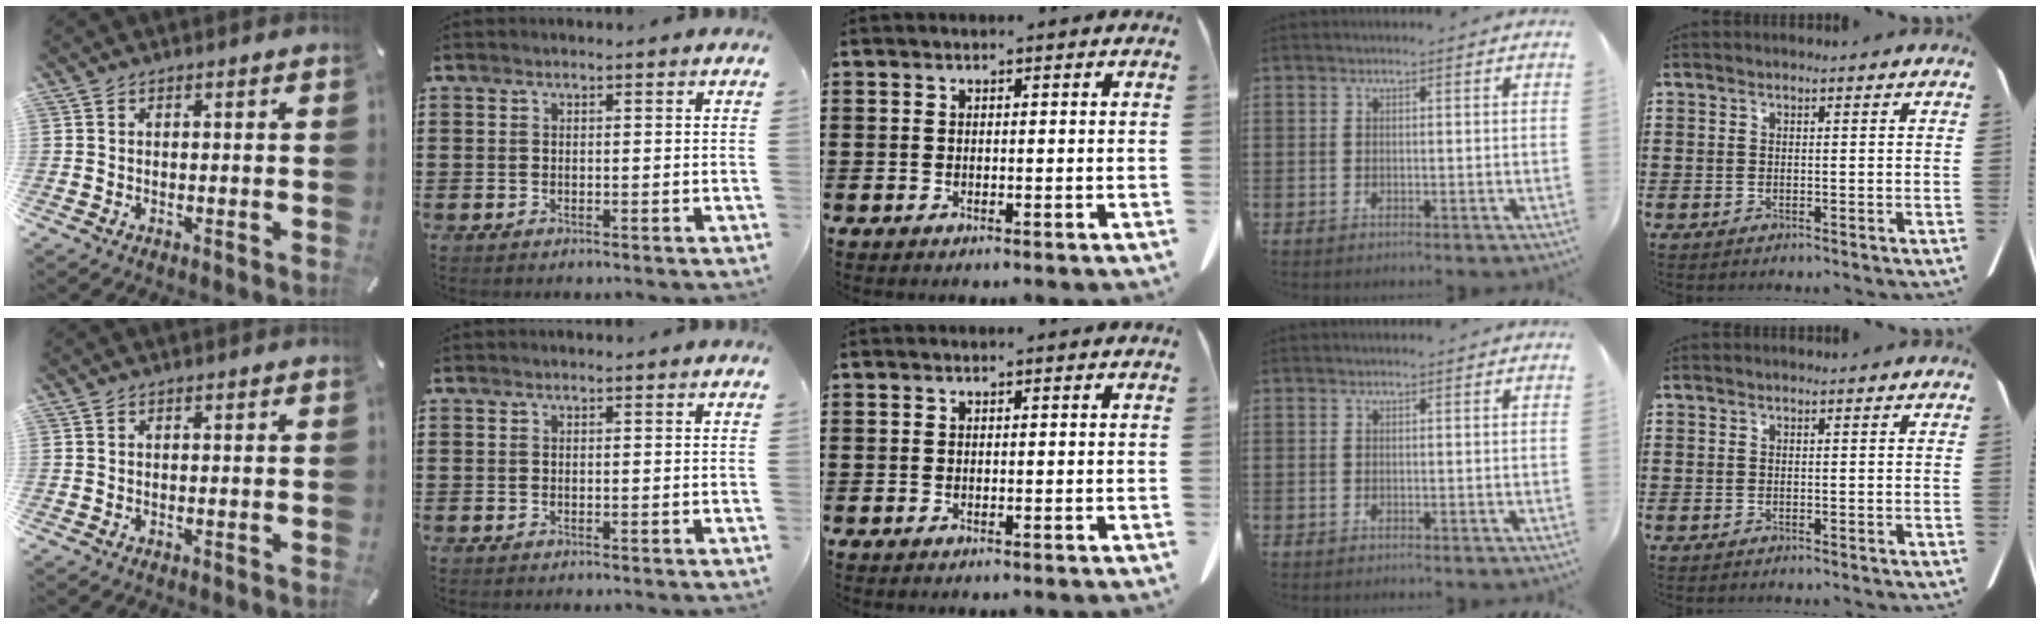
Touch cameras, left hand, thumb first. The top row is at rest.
{}